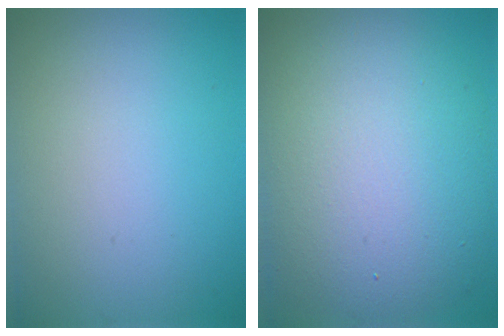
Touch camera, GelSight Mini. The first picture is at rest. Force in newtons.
{"total": 11.1, "press": 11.1, "slide": 0.7}